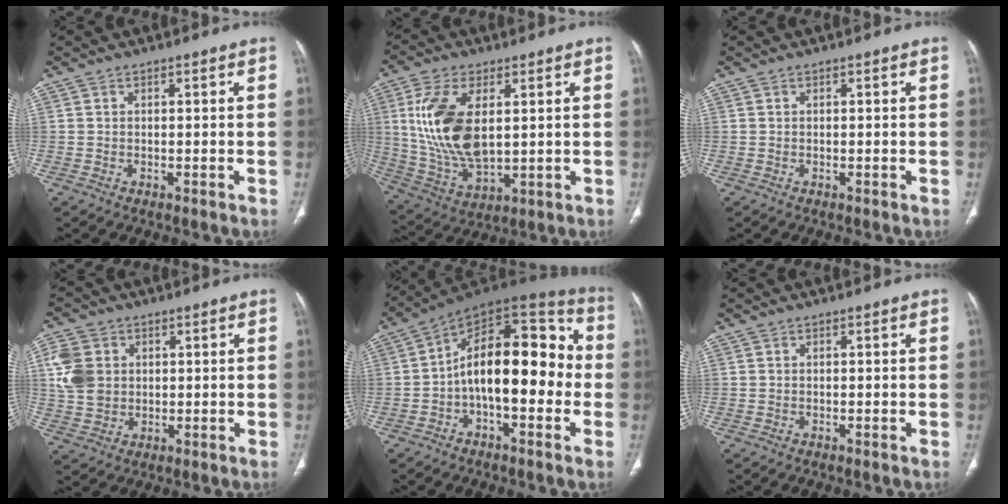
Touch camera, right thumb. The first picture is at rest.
{"total": 16.0, "force": [3.1, 8.4, 13.3], "torque": [-0.267, -0.013, 0.070]}
{"total": 0.0}
{"total": 8.5, "force": [1.7, 7.0, 4.5], "torque": [-0.082, 0.001, 0.035]}
{"total": 19.1, "force": [-2.0, 9.7, 16.3], "torque": [-0.213, 0.054, -0.040]}
{"total": 0.0}